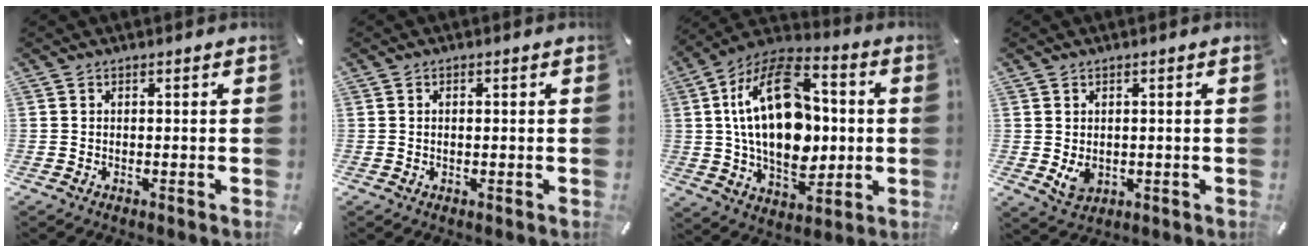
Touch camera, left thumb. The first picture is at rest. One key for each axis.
{"total": 0.8, "fx": 0.0, "fy": 0.4, "fz": 0.7, "tx": -0.013, "ty": 0.001, "tz": -0.001}
{"total": 23.4, "fx": 2.1, "fy": 14.8, "fz": 18.0, "tx": -0.361, "ty": -0.003, "tz": 0.029}
{"total": 3.9, "fx": 0.0, "fy": 3.2, "fz": 2.3, "tx": -0.037, "ty": -0.006, "tz": -0.002}